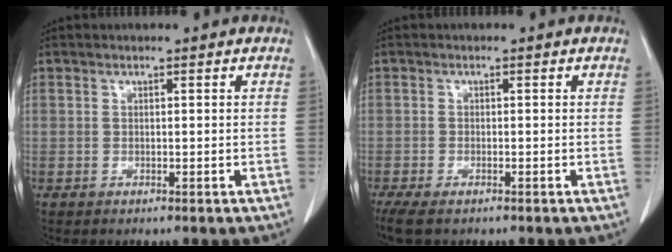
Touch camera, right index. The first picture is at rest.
{"total": 5.0, "force": [-3.7, 1.5, 3.0], "torque": [-0.053, -0.014, -0.061]}